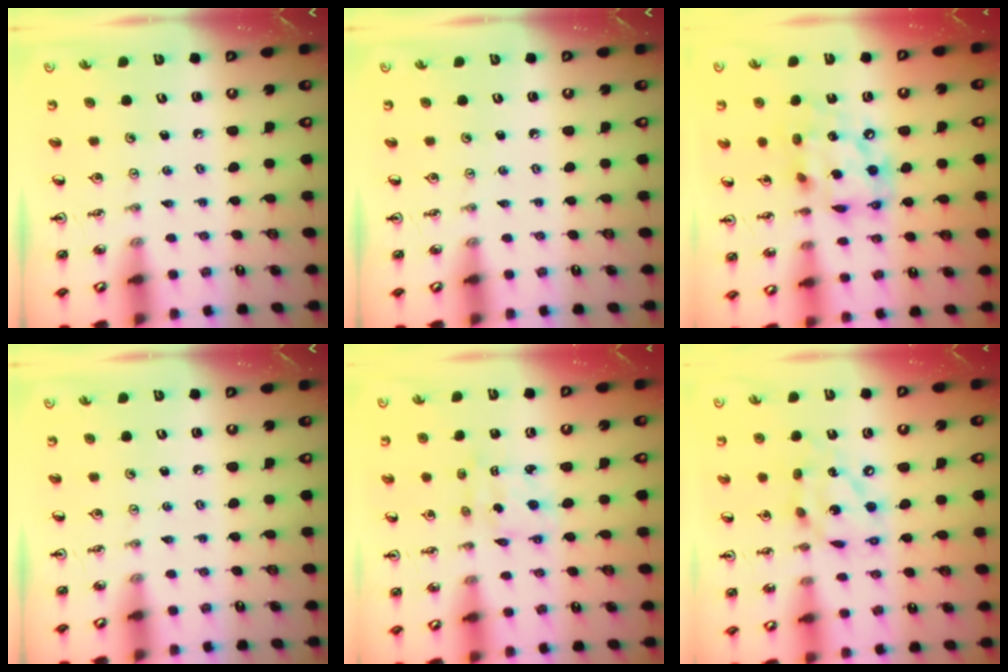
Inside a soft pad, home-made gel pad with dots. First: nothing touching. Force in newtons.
{"total": 0.0}
{"total": 14.7, "press": 14.6, "slide": 1.2}
{"total": 0.0}
{"total": 2.3, "press": 2.3, "slide": 0.1}
{"total": 13.9, "press": 13.9, "slide": 1.4}